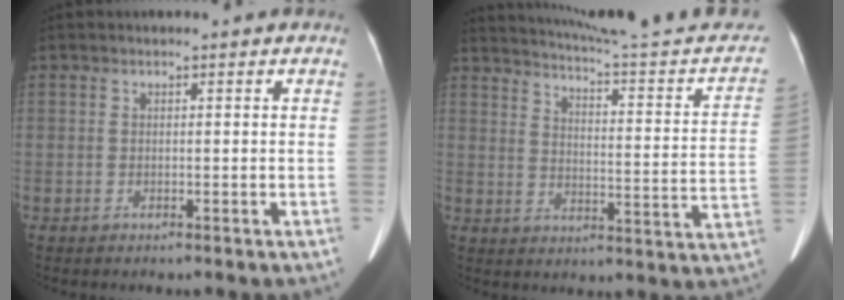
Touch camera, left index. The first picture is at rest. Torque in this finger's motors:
{"motor_torque": [0.30, -0.98, 0.01, 0.05]}